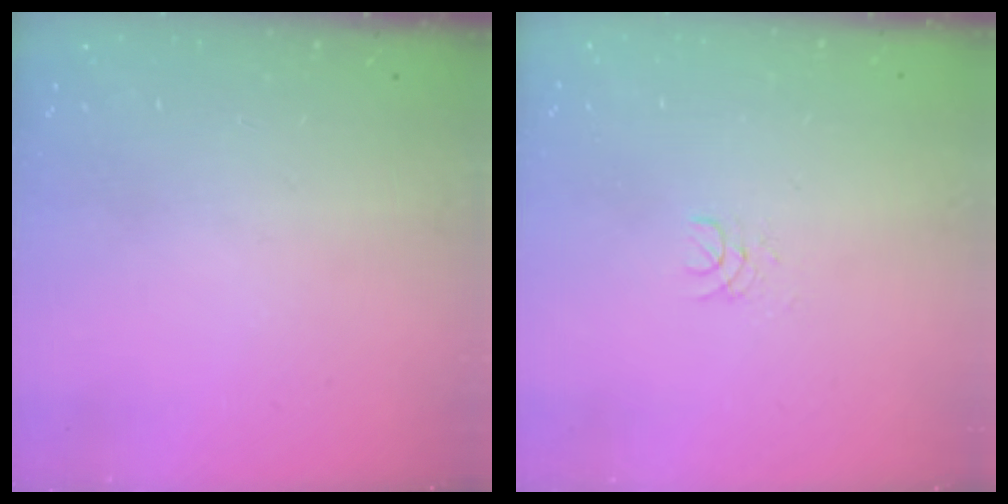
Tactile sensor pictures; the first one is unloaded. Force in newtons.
{"total": 1.3, "press": 1.3, "slide": 0.1}